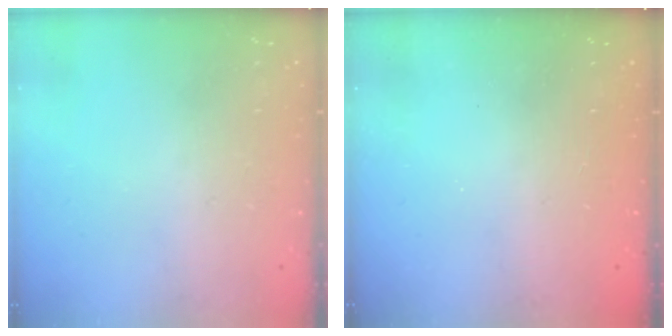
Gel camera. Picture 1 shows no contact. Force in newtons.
{"total": 2.3, "press": 2.2, "slide": 0.8}